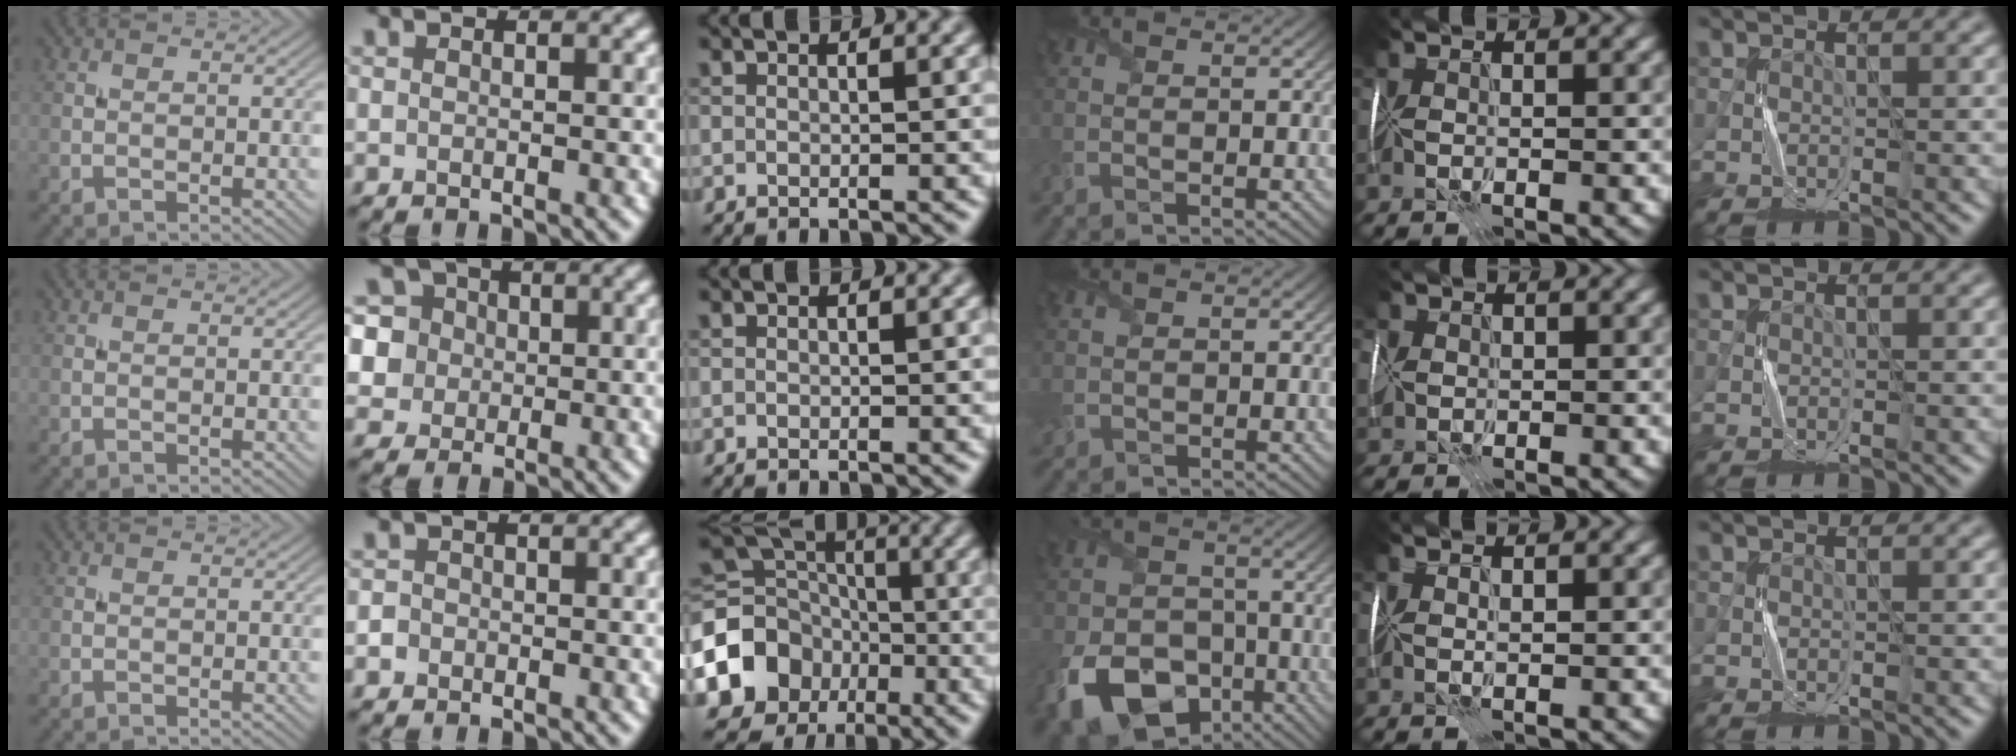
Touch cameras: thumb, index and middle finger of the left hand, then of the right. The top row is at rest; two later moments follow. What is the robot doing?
{"motion": "fold", "object": "handkerchief"}